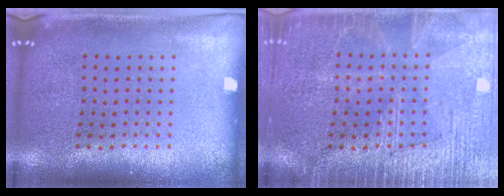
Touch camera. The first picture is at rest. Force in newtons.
{"total": 4.3, "press": 4.2, "slide": 0.5}